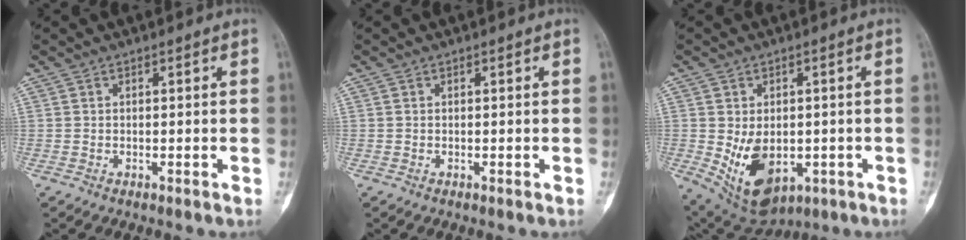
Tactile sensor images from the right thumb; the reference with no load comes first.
{"total": 0.0}
{"total": 12.0, "force": [-2.4, 8.0, 8.7], "torque": [-0.122, -0.002, -0.013]}